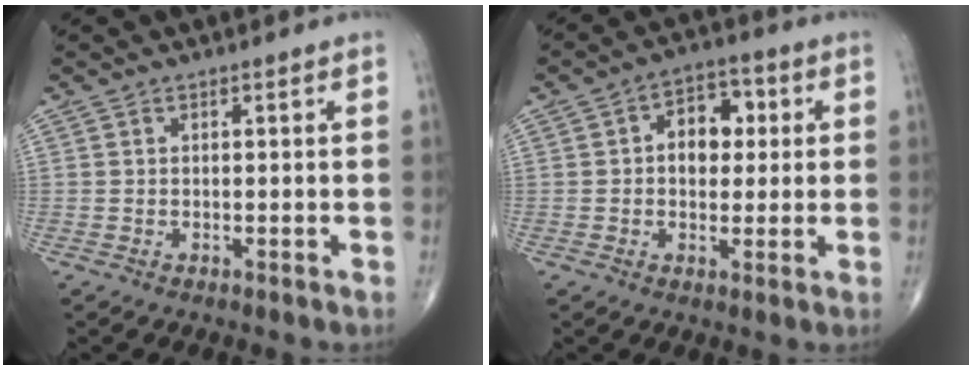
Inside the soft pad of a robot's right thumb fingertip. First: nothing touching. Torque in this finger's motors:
{"motor_torque": [0.12, 0.23, 0.09, 0.12, 0.14]}